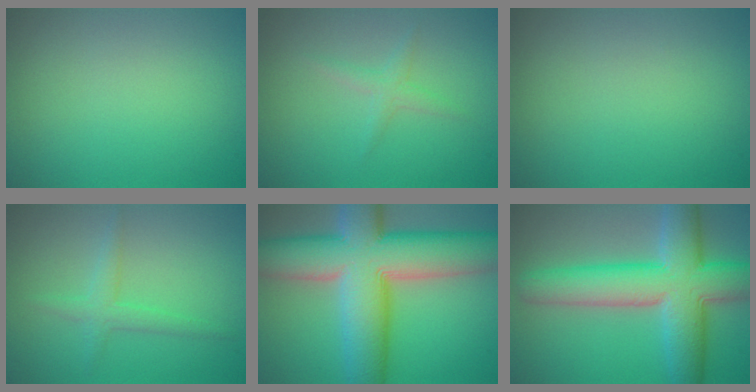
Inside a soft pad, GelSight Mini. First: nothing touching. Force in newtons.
{"total": 1.2, "press": 1.2, "slide": 0.0}
{"total": 0.0}
{"total": 2.0, "press": 2.0, "slide": 0.0}
{"total": 14.2, "press": 14.2, "slide": 0.8}
{"total": 9.8, "press": 9.8, "slide": 0.3}